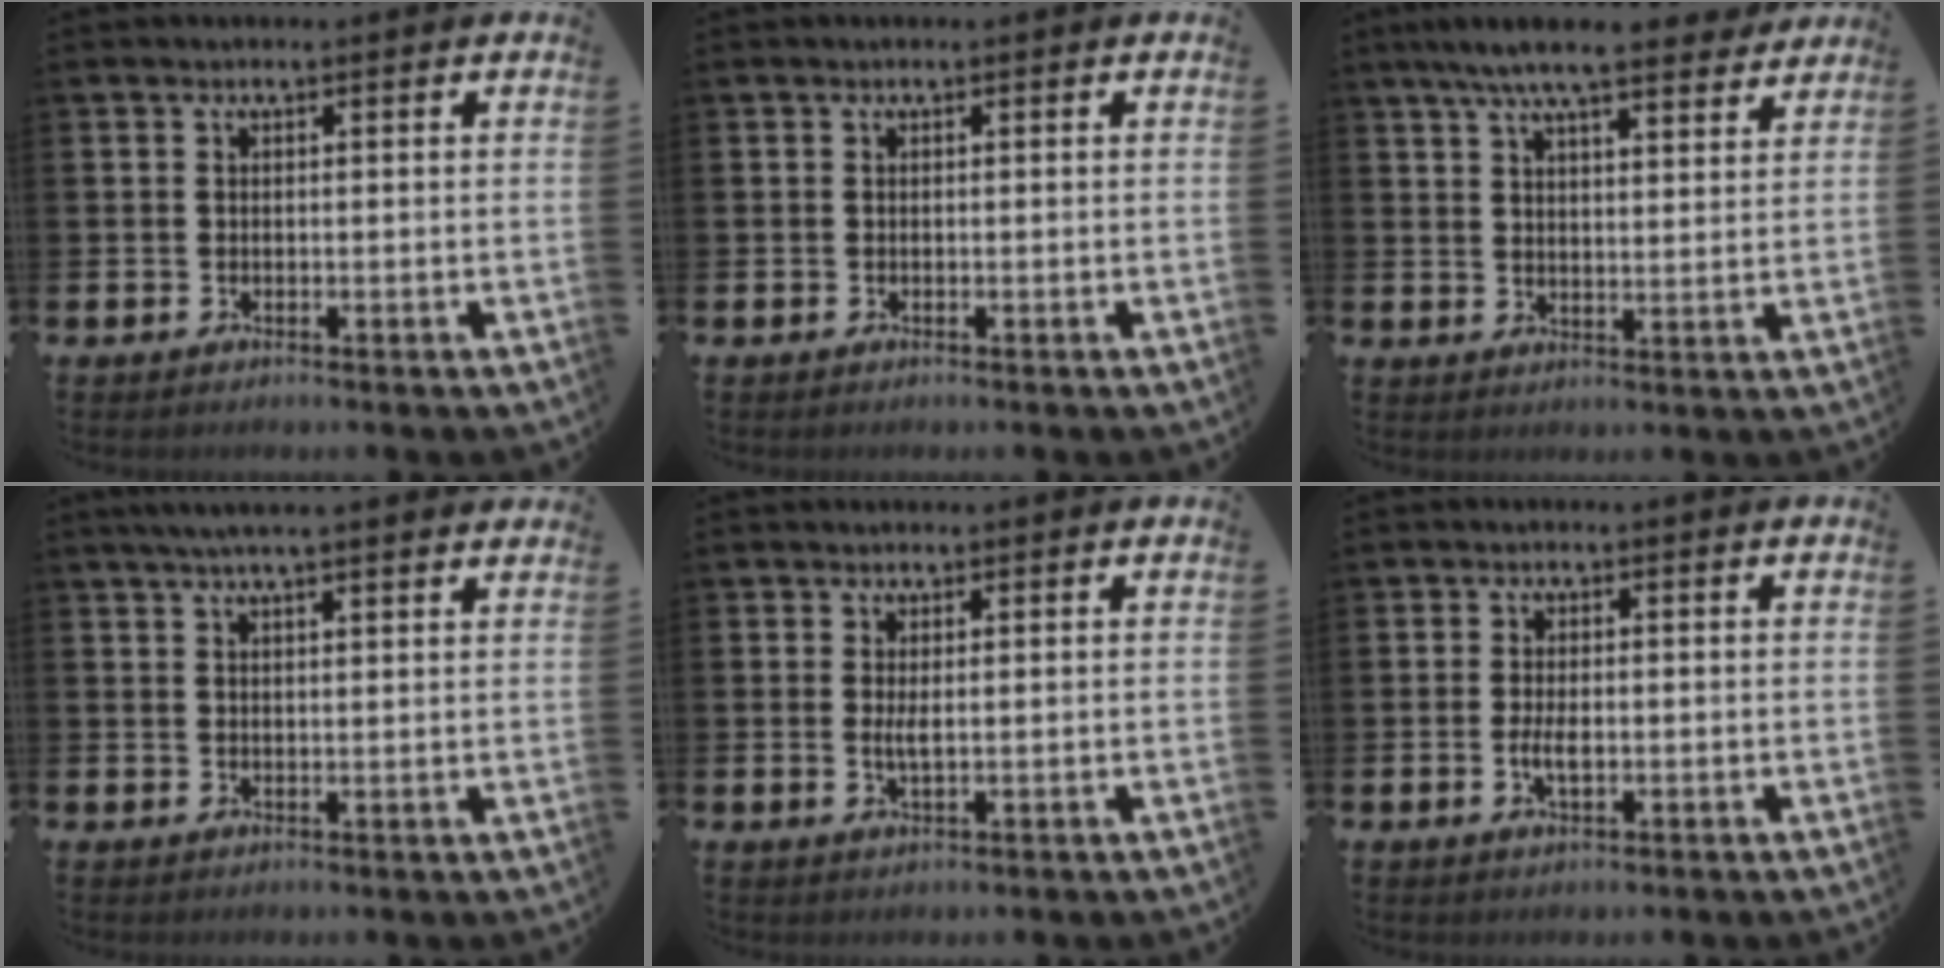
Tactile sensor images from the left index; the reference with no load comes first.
{"total": 0.0}
{"total": 8.1, "force": [7.4, 1.2, 3.2], "torque": [-0.071, -0.031, 0.132]}
{"total": 3.9, "force": [3.5, 0.2, 1.8], "torque": [-0.040, -0.005, 0.063]}
{"total": 1.7, "force": [0.4, 0.4, 1.6], "torque": [-0.027, 0.000, 0.005]}
{"total": 2.6, "force": [-0.3, 1.2, 2.3], "torque": [-0.041, 0.000, -0.007]}